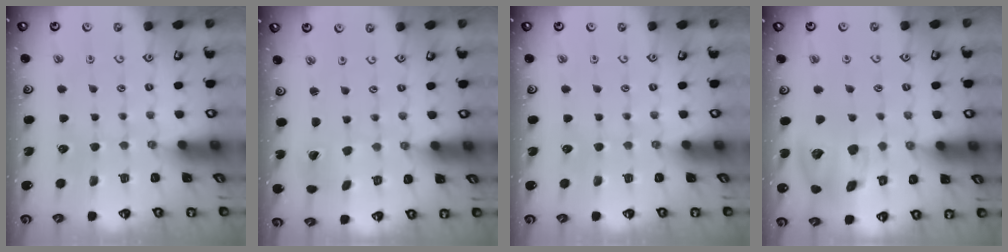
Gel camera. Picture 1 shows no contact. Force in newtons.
{"total": 1.1, "press": 1.1, "slide": 0.1}
{"total": 0.0}
{"total": 14.0, "press": 13.8, "slide": 2.2}